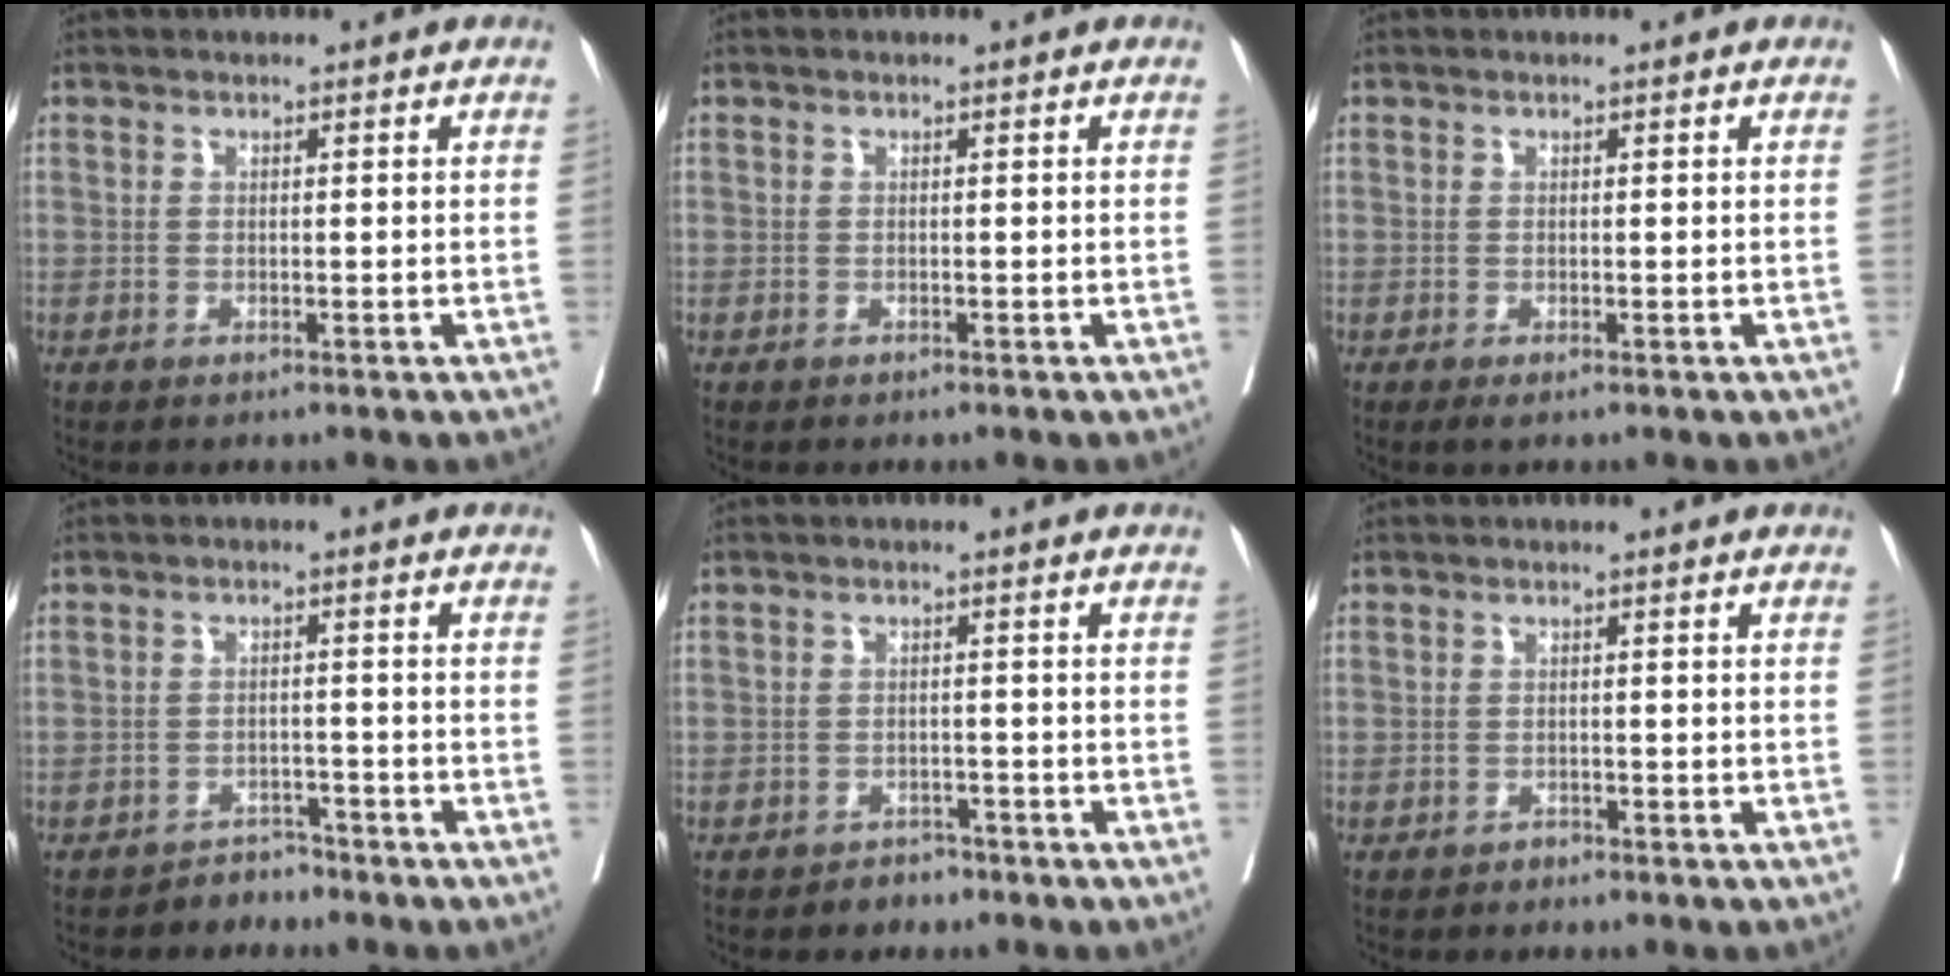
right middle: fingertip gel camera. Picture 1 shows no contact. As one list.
[{"total": 0.0}, {"total": 0.7, "force": [-0.3, 0.0, 0.6], "torque": [-0.012, -0.005, -0.003]}, {"total": 2.5, "force": [-2.3, 0.9, -0.5], "torque": [0.006, 0.000, -0.035]}, {"total": 2.0, "force": [-1.6, 1.1, 0.1], "torque": [-0.009, 0.003, -0.025]}, {"total": 0.7, "force": [-0.6, 0.2, 0.0], "torque": [-0.004, -0.001, -0.013]}]